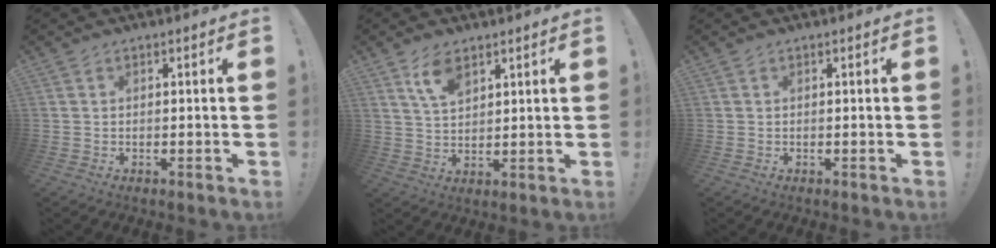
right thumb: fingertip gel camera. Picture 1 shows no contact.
{"total": 7.2, "force": [4.6, 3.3, 4.6], "torque": [-0.083, -0.017, 0.083]}
{"total": 0.0}